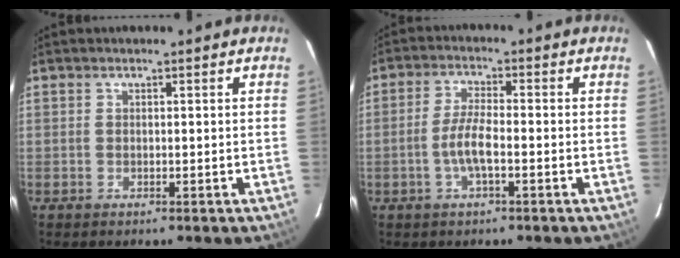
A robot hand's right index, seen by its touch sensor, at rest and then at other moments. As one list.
[{"total": 5.0, "force": [-1.7, 1.0, 4.6], "torque": [-0.096, 0.004, -0.034]}]